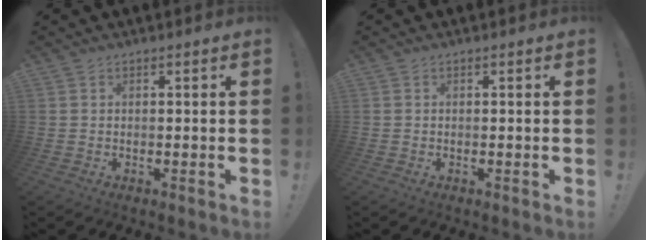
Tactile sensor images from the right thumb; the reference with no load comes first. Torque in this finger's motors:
{"motor_torque": [0.03, 0.17, 0.13, -0.09, 0.00]}